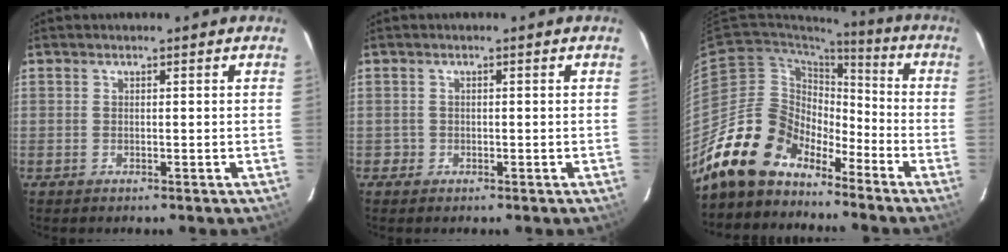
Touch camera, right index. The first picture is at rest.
{"total": 1.2, "force": [-0.5, 1.0, -0.1], "torque": [0.003, 0.005, -0.009]}
{"total": 15.5, "force": [-12.5, 8.2, 4.4], "torque": [-0.097, 0.024, -0.230]}